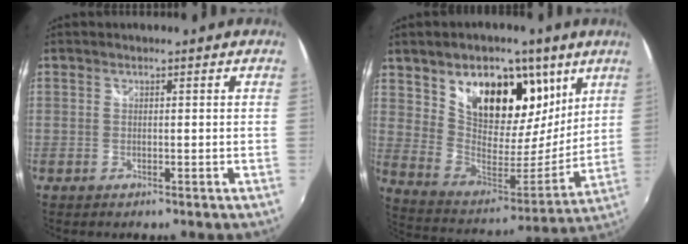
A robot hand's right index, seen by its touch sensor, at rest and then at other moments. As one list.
[{"total": 22.4, "force": [12.1, 13.4, 13.2], "torque": [-0.238, 0.011, 0.215]}]